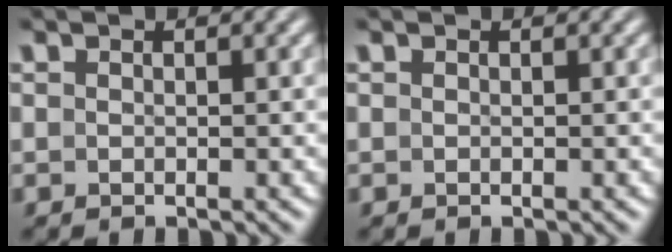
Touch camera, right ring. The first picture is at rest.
{"total": 0.0}